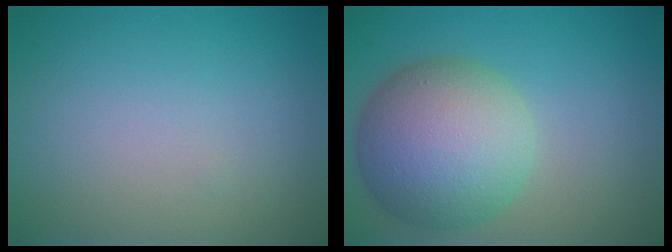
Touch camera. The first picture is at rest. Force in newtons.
{"total": 9.4, "press": 9.4, "slide": 0.4}